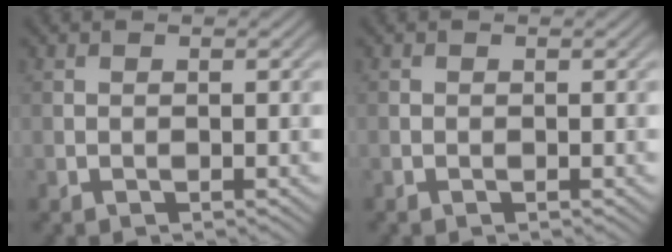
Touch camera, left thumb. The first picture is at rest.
{"total": 0.0}